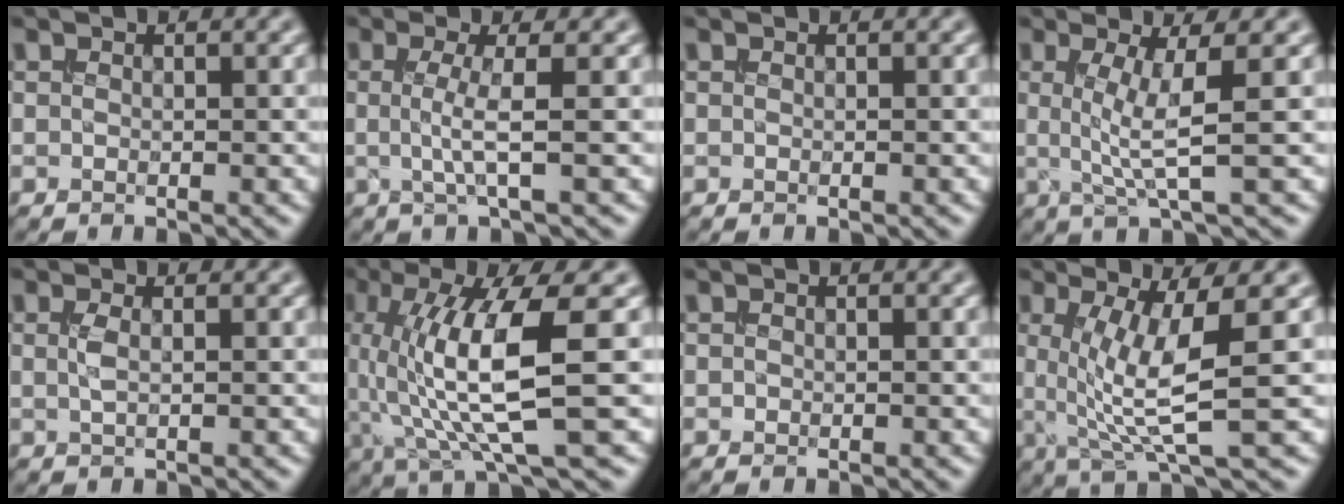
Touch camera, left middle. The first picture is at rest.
{"total": 3.1, "force": [0.0, 0.6, 3.0], "torque": [-0.057, -0.005, -0.006]}
{"total": 0.0}
{"total": 4.4, "force": [0.4, 0.7, 4.3], "torque": [-0.081, -0.003, 0.008]}
{"total": 1.1, "force": [0.2, 0.3, 1.0], "torque": [-0.024, 0.001, 0.004]}
{"total": 9.8, "force": [0.4, 2.5, 9.4], "torque": [-0.168, -0.005, 0.013]}
{"total": 0.0}
{"total": 7.1, "force": [0.6, 1.6, 6.9], "torque": [-0.121, -0.007, 0.012]}